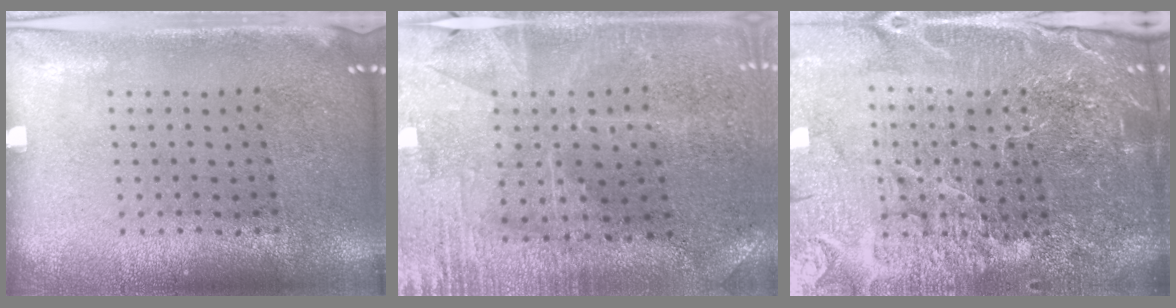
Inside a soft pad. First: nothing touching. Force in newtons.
{"total": 1.0, "press": 1.0, "slide": 0.3}
{"total": 6.2, "press": 5.5, "slide": 2.9}